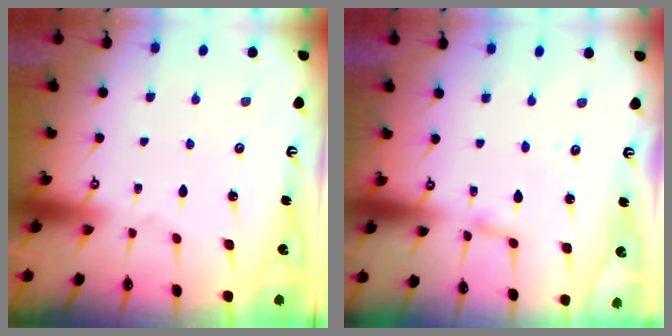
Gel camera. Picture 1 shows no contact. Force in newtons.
{"total": 2.7, "press": 2.7, "slide": 0.2}